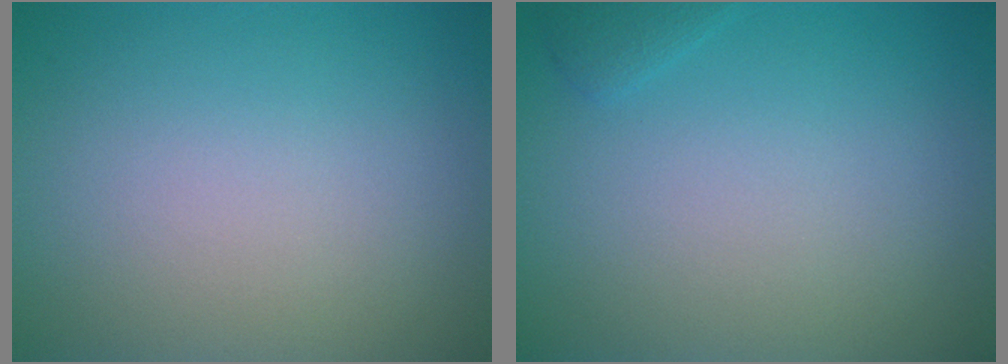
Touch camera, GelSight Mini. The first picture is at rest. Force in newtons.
{"total": 0.7, "press": 0.7, "slide": 0.1}